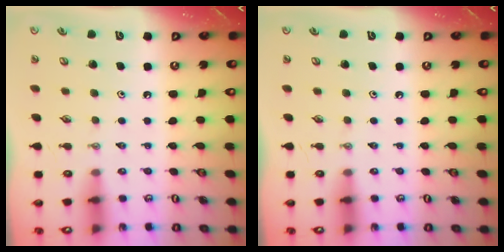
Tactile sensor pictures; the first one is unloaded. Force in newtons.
{"total": 0.0}